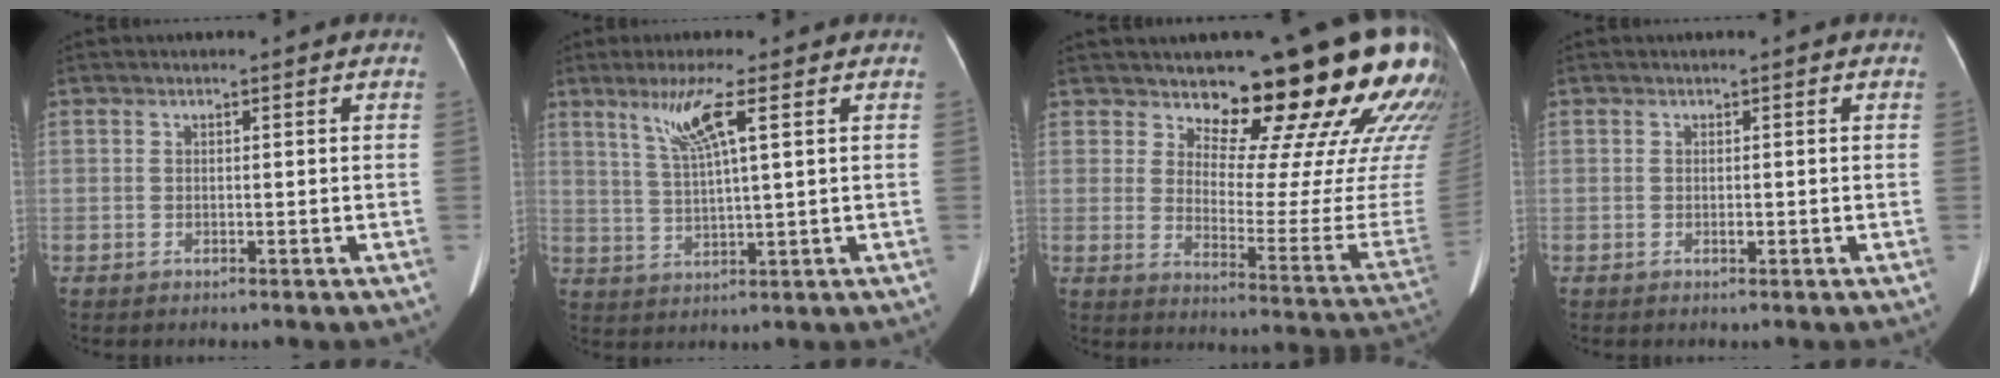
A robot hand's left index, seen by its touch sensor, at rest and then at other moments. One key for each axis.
{"total": 6.9, "fx": 3.4, "fy": -0.3, "fz": 6.0, "tx": -0.123, "ty": 0.000, "tz": 0.071}
{"total": 22.8, "fx": 18.7, "fy": 4.3, "fz": 12.2, "tx": -0.151, "ty": -0.106, "tz": 0.221}
{"total": 0.7, "fx": -0.1, "fy": 0.4, "fz": 0.5, "tx": -0.010, "ty": -0.001, "tz": -0.002}